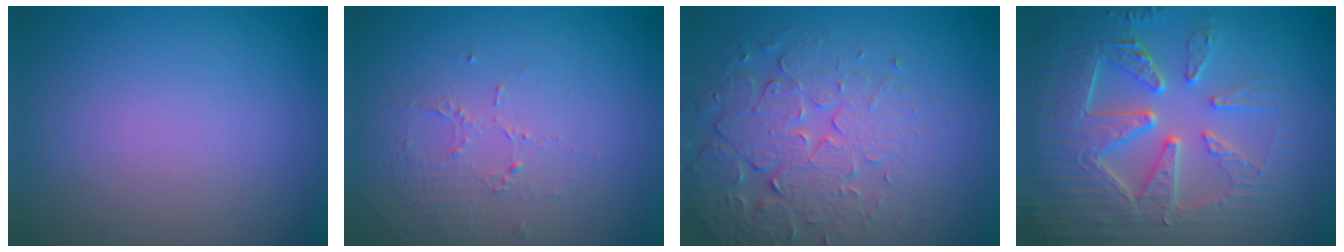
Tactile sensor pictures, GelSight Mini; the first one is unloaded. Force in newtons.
{"total": 1.4, "press": 0.8, "slide": 1.2}
{"total": 5.1, "press": 4.5, "slide": 2.5}
{"total": 8.2, "press": 6.4, "slide": 5.1}